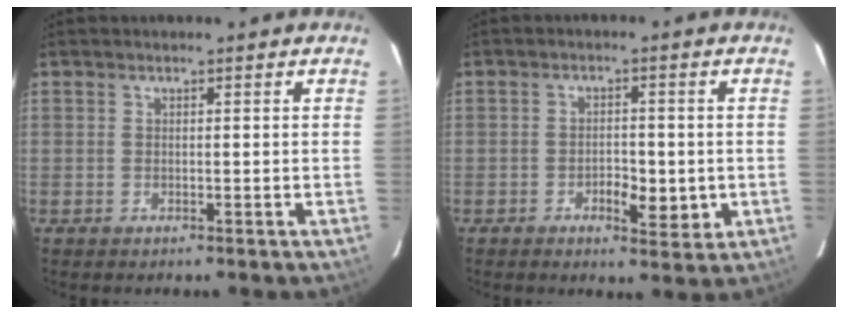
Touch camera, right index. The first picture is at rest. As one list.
[{"total": 5.1, "force": [-1.4, 2.2, 4.3], "torque": [-0.059, 0.001, -0.016]}]